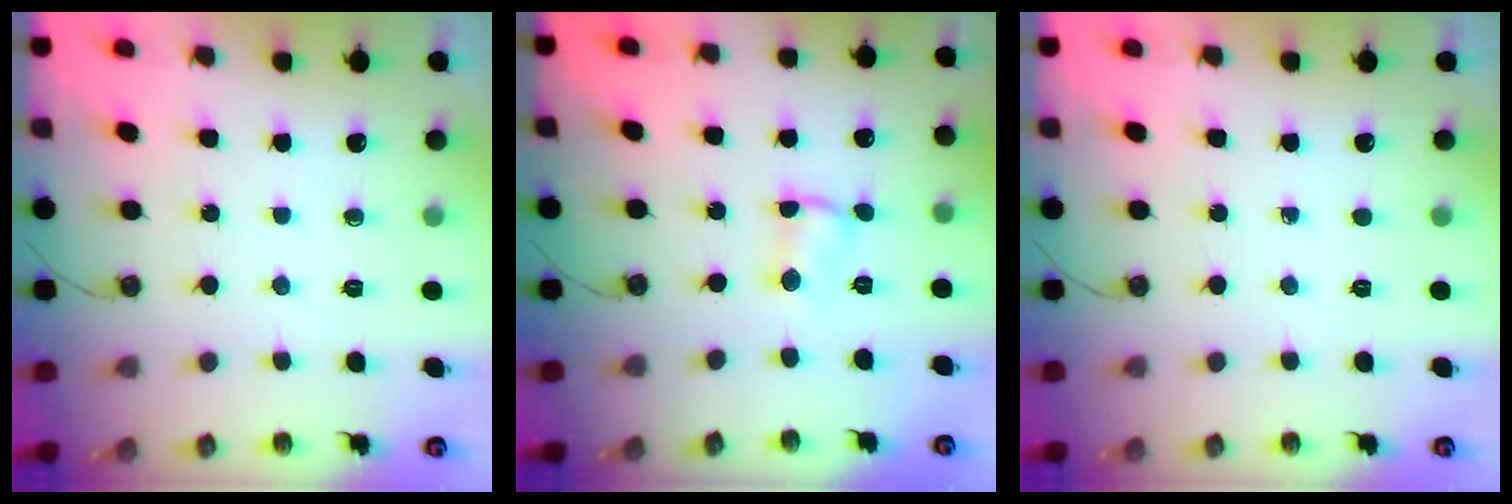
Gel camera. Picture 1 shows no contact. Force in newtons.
{"total": 1.9, "press": 1.9, "slide": 0.4}
{"total": 0.0}